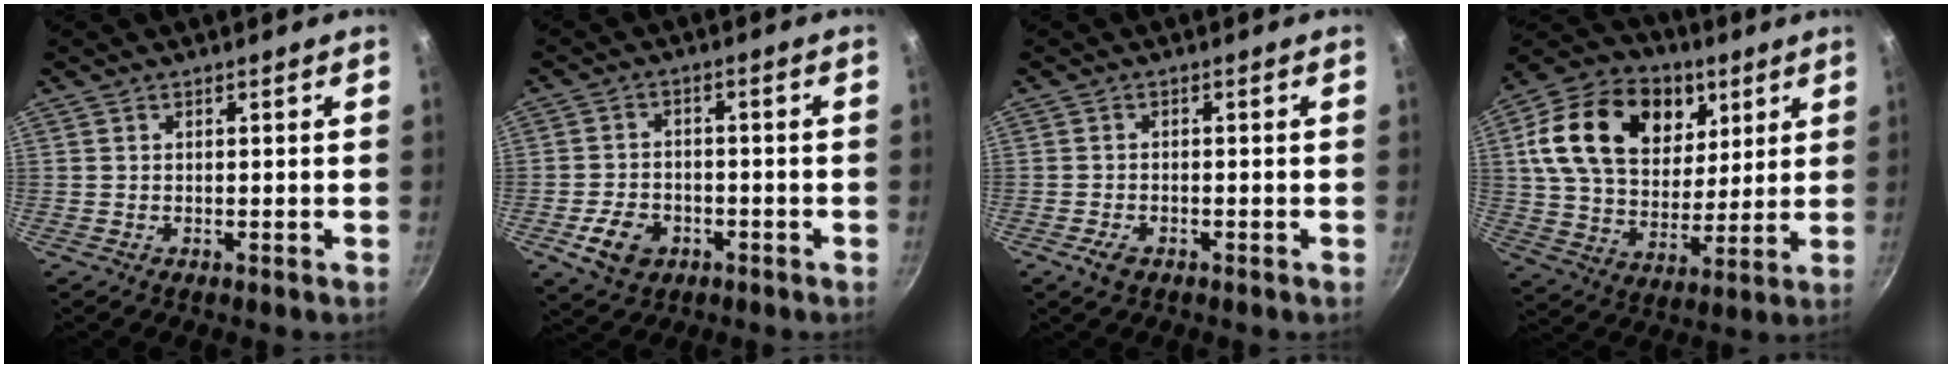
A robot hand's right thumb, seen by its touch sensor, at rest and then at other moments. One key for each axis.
{"total": 7.3, "fx": -3.0, "fy": 5.3, "fz": 4.1, "tx": -0.061, "ty": 0.017, "tz": -0.048}
{"total": 2.7, "fx": -1.6, "fy": 1.4, "fz": 1.7, "tx": -0.038, "ty": 0.010, "tz": -0.030}
{"total": 23.7, "fx": 8.3, "fy": 16.7, "fz": 14.6, "tx": -0.240, "ty": -0.011, "tz": 0.137}